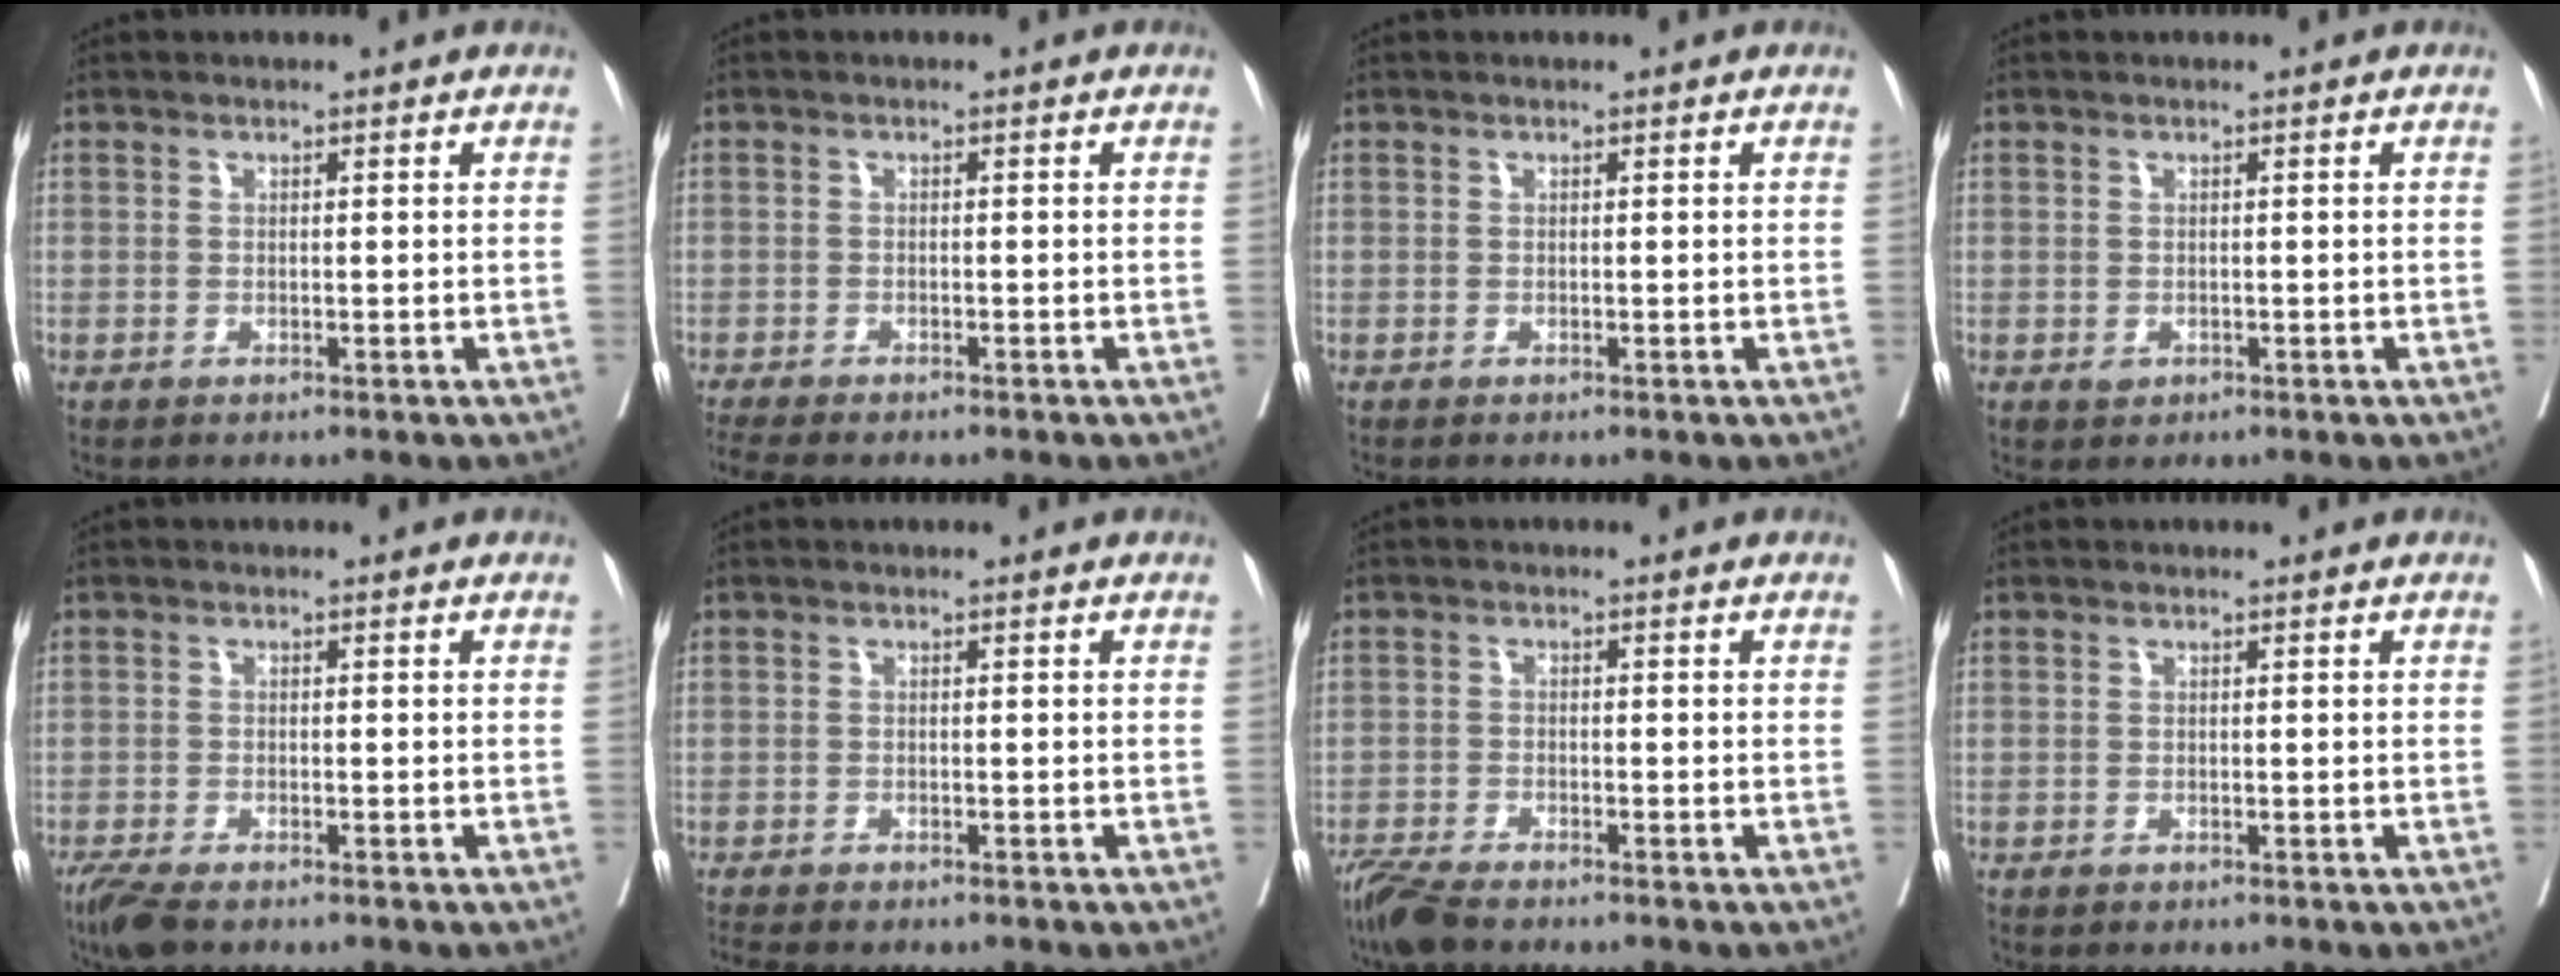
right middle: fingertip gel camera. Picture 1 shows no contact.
{"total": 6.0, "force": [-5.1, 1.2, 2.8], "torque": [-0.046, -0.012, -0.079]}
{"total": 0.0}
{"total": 1.0, "force": [-0.3, 0.8, 0.4], "torque": [-0.006, 0.001, 0.001]}
{"total": 4.7, "force": [-3.6, 1.1, 2.8], "torque": [-0.055, -0.013, -0.062]}
{"total": 4.6, "force": [-4.0, 0.9, 2.0], "torque": [-0.036, -0.012, -0.061]}
{"total": 5.5, "force": [-4.6, 0.8, 2.8], "torque": [-0.056, -0.016, -0.088]}
{"total": 0.6, "force": [-0.5, 0.3, 0.2], "torque": [-0.005, 0.000, -0.009]}